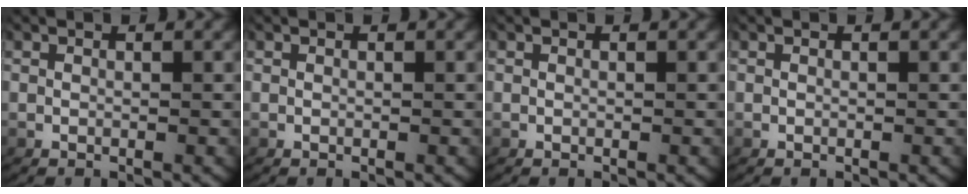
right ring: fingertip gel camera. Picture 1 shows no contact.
{"total": 0.0}
{"total": 0.0}
{"total": 0.0}